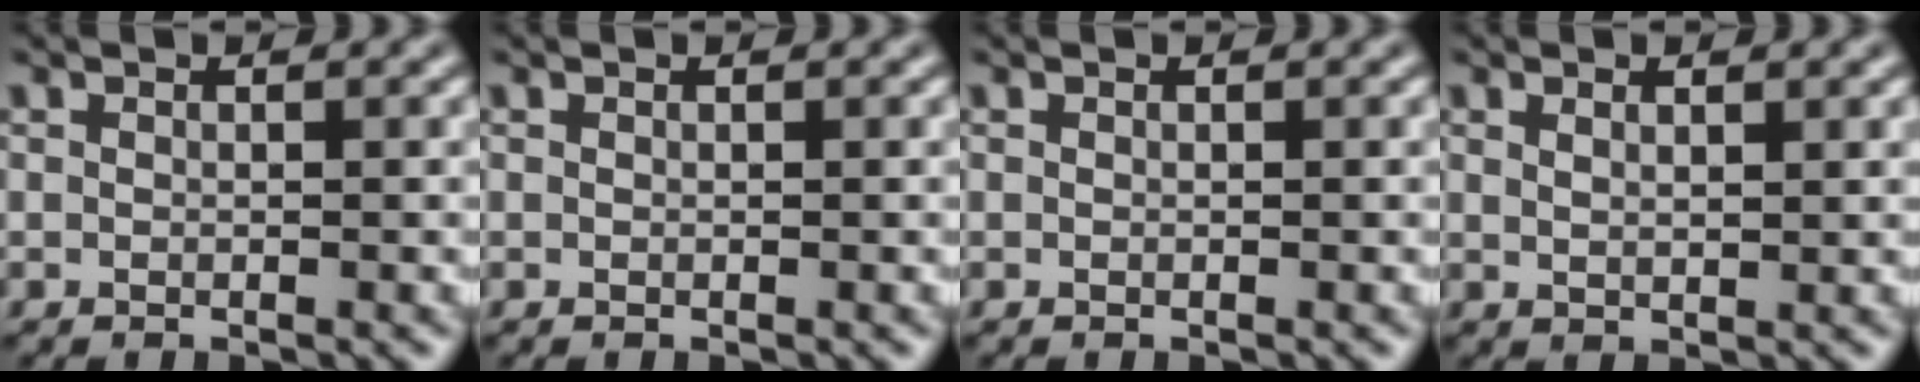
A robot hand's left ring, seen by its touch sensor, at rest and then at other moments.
{"total": 0.0}
{"total": 0.0}
{"total": 1.2, "force": [0.8, 0.3, 0.8], "torque": [-0.016, -0.001, 0.016]}